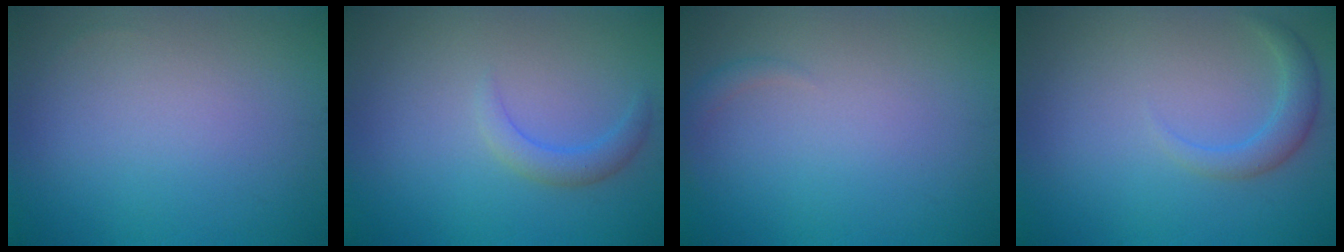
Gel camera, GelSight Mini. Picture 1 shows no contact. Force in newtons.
{"total": 1.9, "press": 1.9, "slide": 0.2}
{"total": 0.9, "press": 0.9, "slide": 0.1}
{"total": 2.1, "press": 2.1, "slide": 0.1}